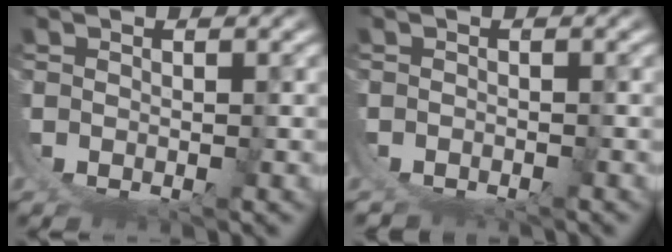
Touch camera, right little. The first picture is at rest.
{"total": 1.4, "force": [-1.4, 0.2, -0.1], "torque": [-0.003, -0.008, -0.019]}